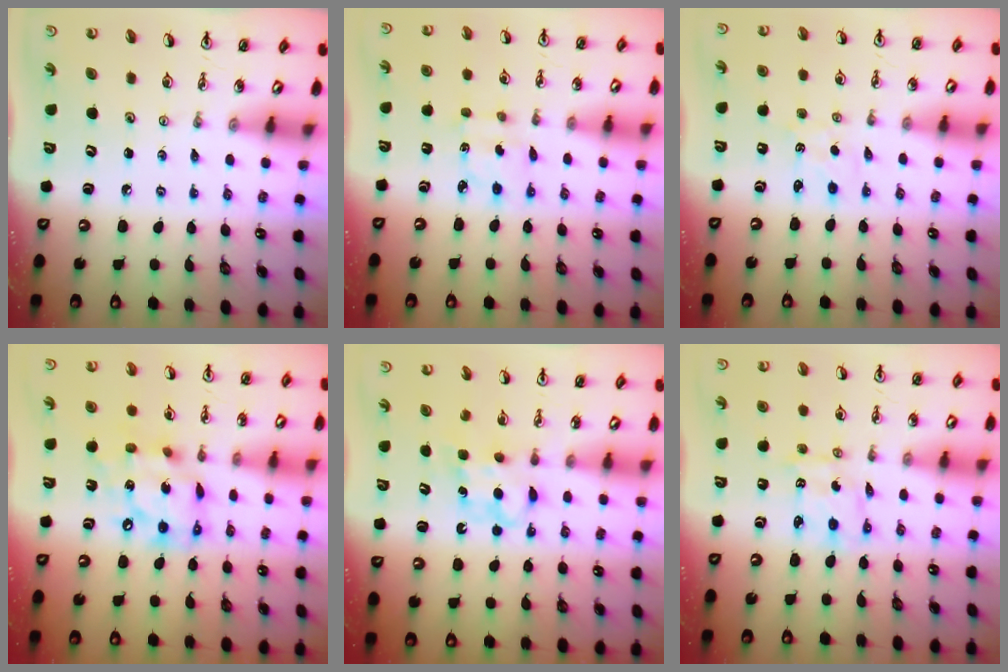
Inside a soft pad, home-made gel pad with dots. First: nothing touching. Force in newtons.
{"total": 2.3, "press": 2.3, "slide": 0.2}
{"total": 1.2, "press": 1.1, "slide": 0.2}
{"total": 14.6, "press": 14.5, "slide": 1.2}
{"total": 6.0, "press": 5.9, "slide": 0.7}
{"total": 2.1, "press": 2.1, "slide": 0.1}